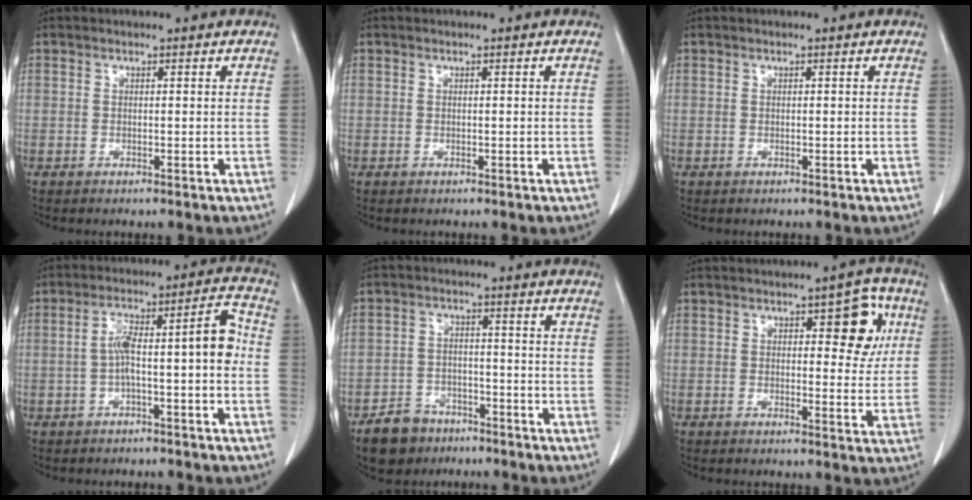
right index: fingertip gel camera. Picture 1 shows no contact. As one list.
[{"total": 0.0}, {"total": 0.0}, {"total": 9.3, "force": [-1.1, 1.6, 9.1], "torque": [-0.145, 0.045, -0.018]}, {"total": 6.3, "force": [-4.6, 4.2, 1.4], "torque": [-0.034, 0.007, -0.075]}, {"total": 7.3, "force": [2.6, 3.0, 6.1], "torque": [-0.062, 0.013, 0.028]}]